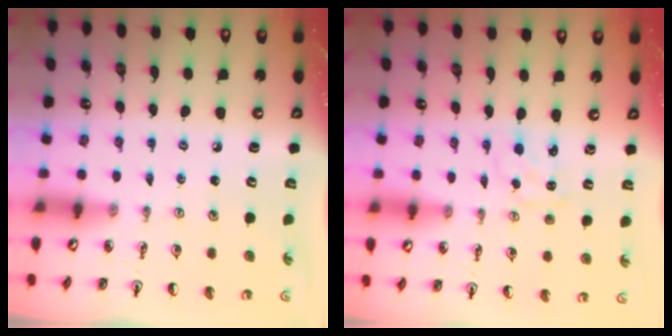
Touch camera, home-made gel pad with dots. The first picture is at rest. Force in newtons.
{"total": 0.8, "press": 0.8, "slide": 0.3}